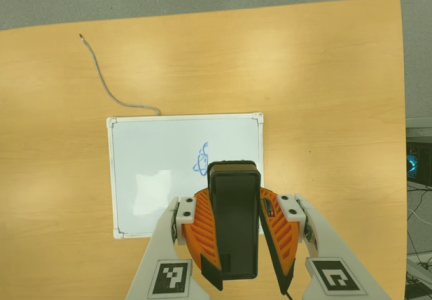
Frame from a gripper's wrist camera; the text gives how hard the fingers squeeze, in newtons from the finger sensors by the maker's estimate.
{"total": 12.1, "left": 11.3, "right": 12.8}